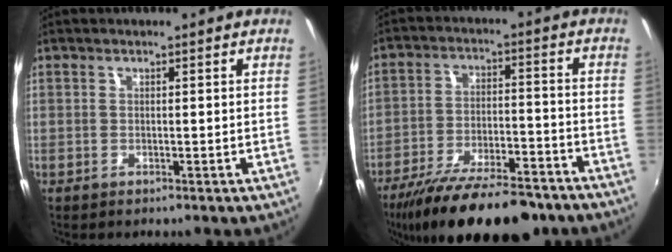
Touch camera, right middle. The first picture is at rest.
{"total": 20.7, "force": [-16.3, 6.0, 11.2], "torque": [-0.208, -0.033, -0.244]}